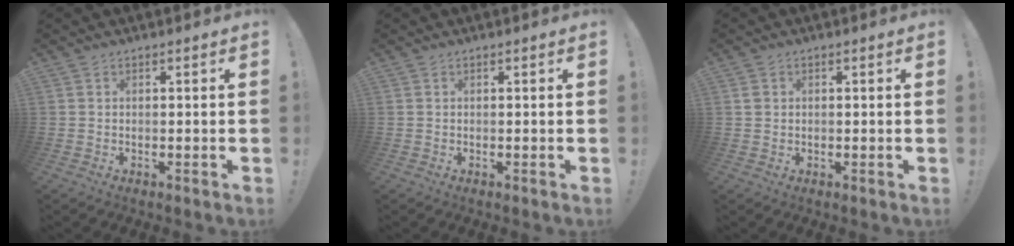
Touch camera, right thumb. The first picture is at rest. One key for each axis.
{"total": 0.0}
{"total": 1.5, "fx": 0.3, "fy": 1.4, "fz": 0.5, "tx": -0.008, "ty": 0.005, "tz": 0.005}